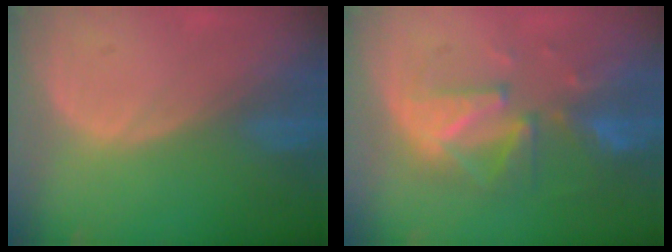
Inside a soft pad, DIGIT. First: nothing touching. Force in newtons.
{"total": 10.0, "press": 8.7, "slide": 4.8}